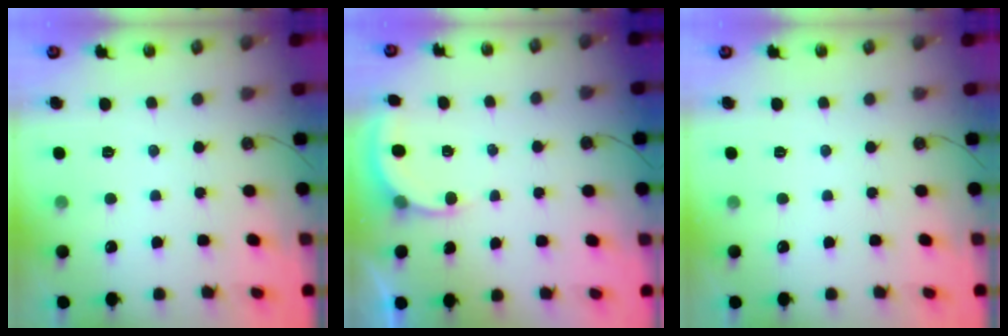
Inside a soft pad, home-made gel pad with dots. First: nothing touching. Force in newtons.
{"total": 2.9, "press": 2.9, "slide": 0.2}
{"total": 0.0}